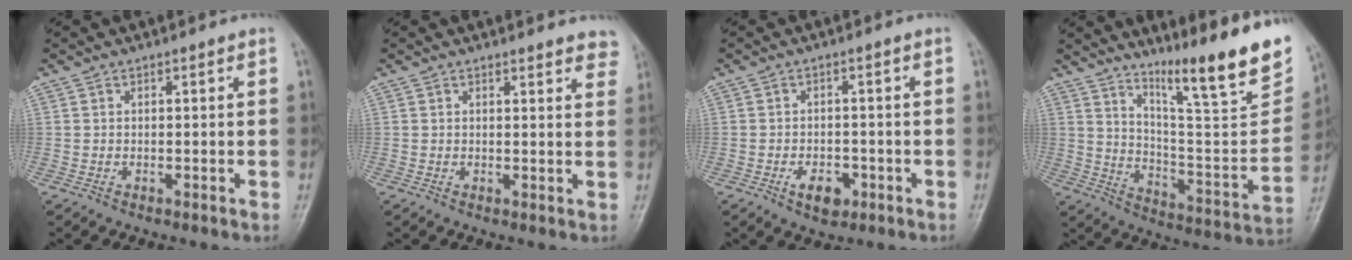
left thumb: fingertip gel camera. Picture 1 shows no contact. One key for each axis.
{"total": 5.6, "fx": 5.1, "fy": 1.6, "fz": 1.4, "tx": 0.012, "ty": -0.023, "tz": 0.040}
{"total": 4.5, "fx": -2.0, "fy": 2.8, "fz": 2.9, "tx": -0.037, "ty": 0.010, "tz": -0.028}
{"total": 21.5, "fx": 15.6, "fy": 2.1, "fz": 14.6, "tx": -0.192, "ty": -0.101, "tz": 0.250}